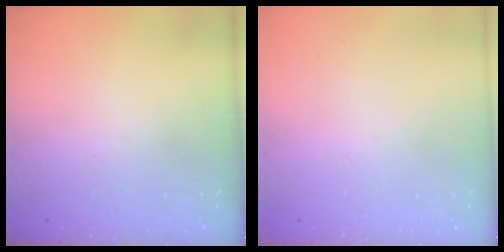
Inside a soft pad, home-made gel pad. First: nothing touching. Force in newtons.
{"total": 0.0}